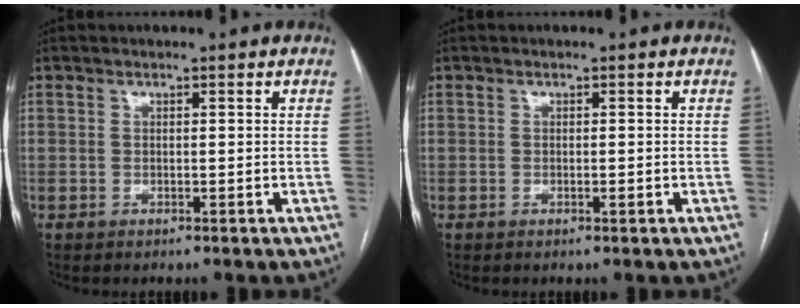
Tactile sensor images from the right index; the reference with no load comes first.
{"total": 0.8, "force": [-0.3, 0.0, 0.7], "torque": [-0.017, -0.001, -0.002]}